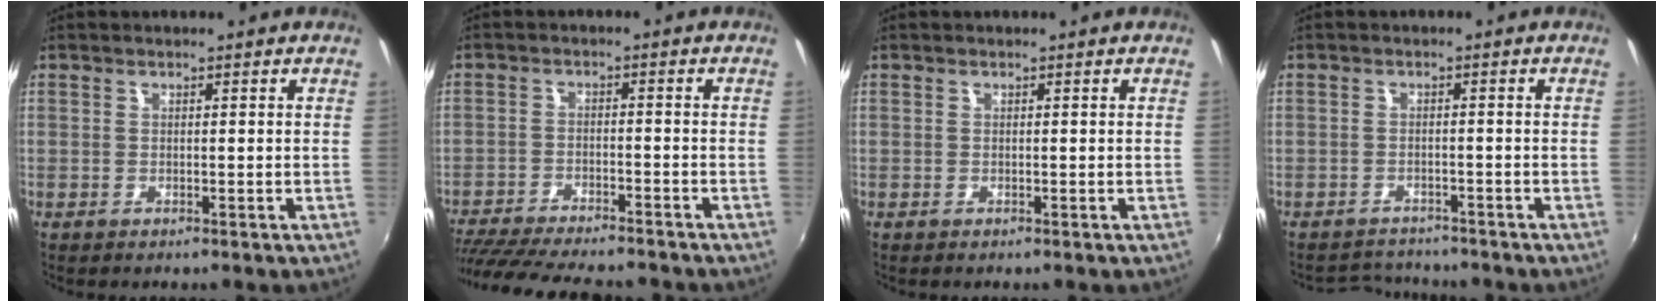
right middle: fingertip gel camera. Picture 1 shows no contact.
{"total": 17.6, "force": [-15.3, 3.3, 8.1], "torque": [-0.167, -0.030, -0.240]}
{"total": 0.0}
{"total": 4.4, "force": [-4.2, 1.2, -0.1], "torque": [-0.015, 0.009, -0.070]}